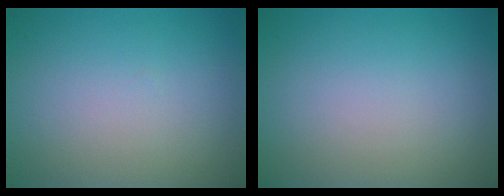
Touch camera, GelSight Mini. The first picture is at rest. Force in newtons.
{"total": 0.0}